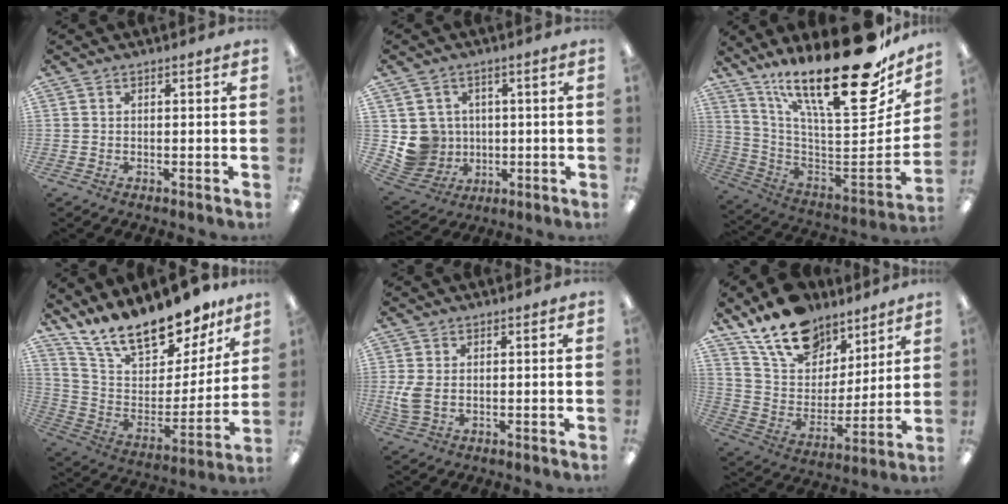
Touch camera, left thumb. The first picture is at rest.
{"total": 7.6, "force": [0.7, 7.6, 0.8], "torque": [-0.040, -0.002, 0.025]}
{"total": 29.5, "force": [20.2, 8.0, 20.0], "torque": [-0.296, -0.152, 0.332]}
{"total": 19.8, "force": [16.5, 6.7, 8.5], "torque": [-0.159, -0.119, 0.289]}
{"total": 4.3, "force": [0.2, 2.6, 3.4], "torque": [-0.075, -0.003, -0.001]}
{"total": 17.1, "force": [13.1, 9.2, 6.0], "torque": [-0.117, -0.082, 0.243]}